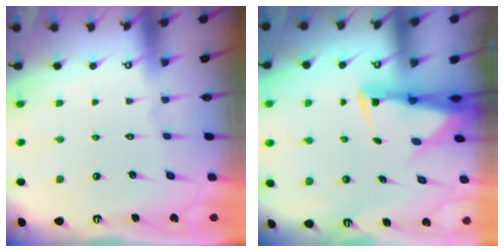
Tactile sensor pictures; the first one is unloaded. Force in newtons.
{"total": 3.3, "press": 3.3, "slide": 0.6}